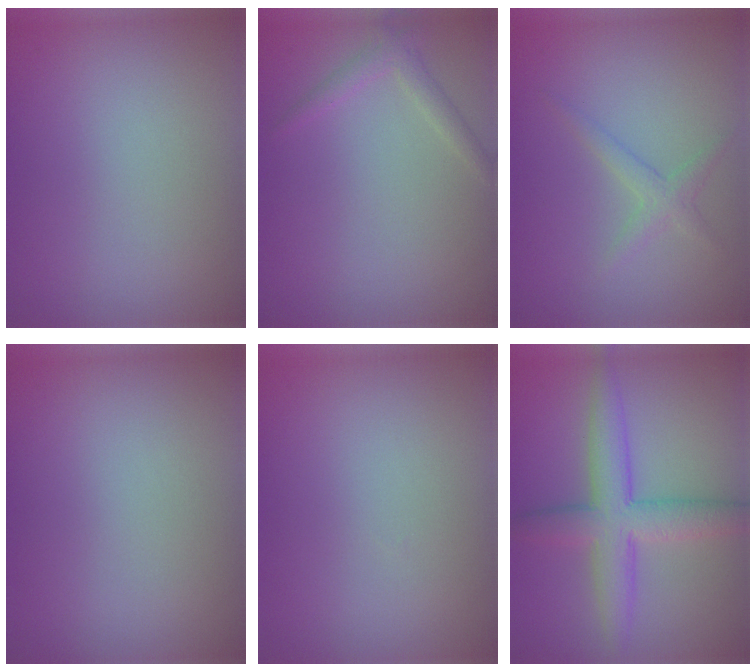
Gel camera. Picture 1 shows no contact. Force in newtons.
{"total": 1.4, "press": 1.4, "slide": 0.1}
{"total": 1.6, "press": 1.6, "slide": 0.1}
{"total": 0.0}
{"total": 0.0}
{"total": 5.3, "press": 5.3, "slide": 0.2}